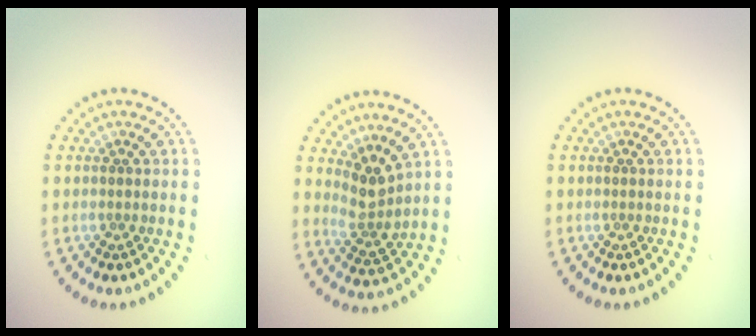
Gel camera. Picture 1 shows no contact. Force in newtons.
{"total": 2.8, "press": 2.2, "slide": 1.8}
{"total": 0.0}